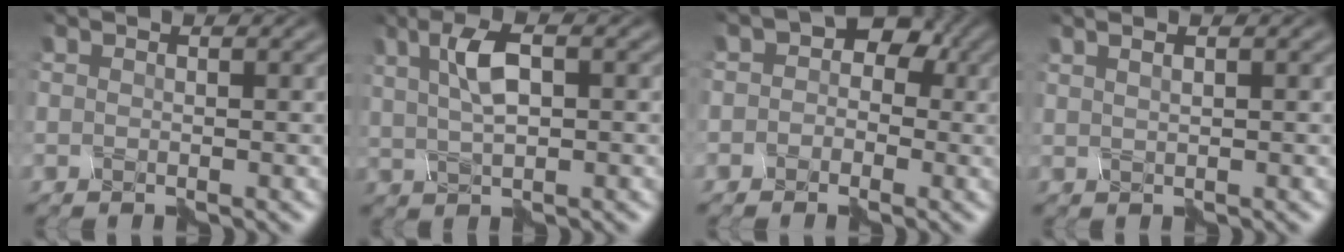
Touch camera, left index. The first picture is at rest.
{"total": 3.8, "force": [1.0, 1.2, 3.5], "torque": [-0.076, 0.007, 0.018]}
{"total": 4.7, "force": [-0.3, 4.0, 2.5], "torque": [0.006, 0.024, -0.041]}
{"total": 1.5, "force": [1.0, 0.2, 1.1], "torque": [-0.008, 0.008, 0.003]}